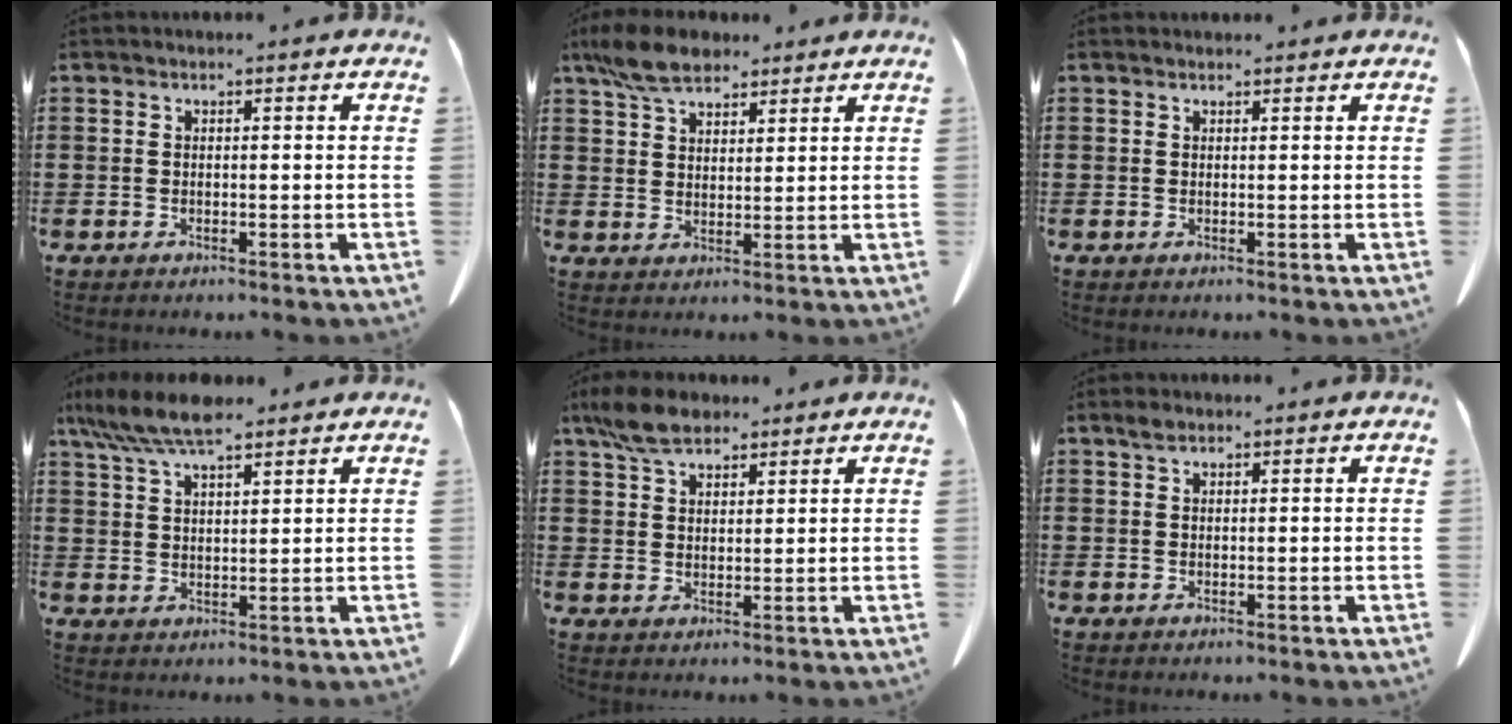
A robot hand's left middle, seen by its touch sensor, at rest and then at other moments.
{"total": 7.1, "force": [5.4, 3.2, 3.4], "torque": [-0.084, 0.001, 0.103]}
{"total": 0.7, "force": [0.6, 0.3, 0.0], "torque": [-0.002, -0.001, 0.013]}
{"total": 7.8, "force": [6.2, 1.9, 4.4], "torque": [-0.101, -0.013, 0.116]}
{"total": 6.2, "force": [4.7, 2.8, 2.9], "torque": [-0.073, 0.002, 0.091]}
{"total": 1.4, "force": [0.9, 0.8, 0.7], "torque": [-0.018, 0.003, 0.017]}